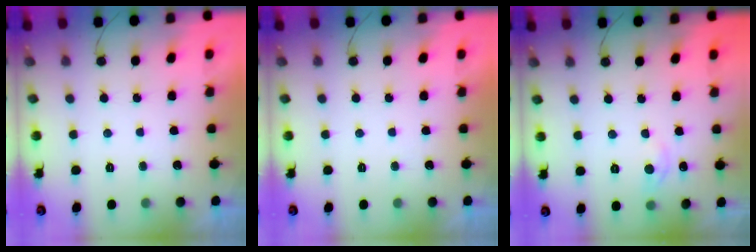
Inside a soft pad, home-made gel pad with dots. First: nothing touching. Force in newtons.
{"total": 0.0}
{"total": 3.4, "press": 3.4, "slide": 0.4}